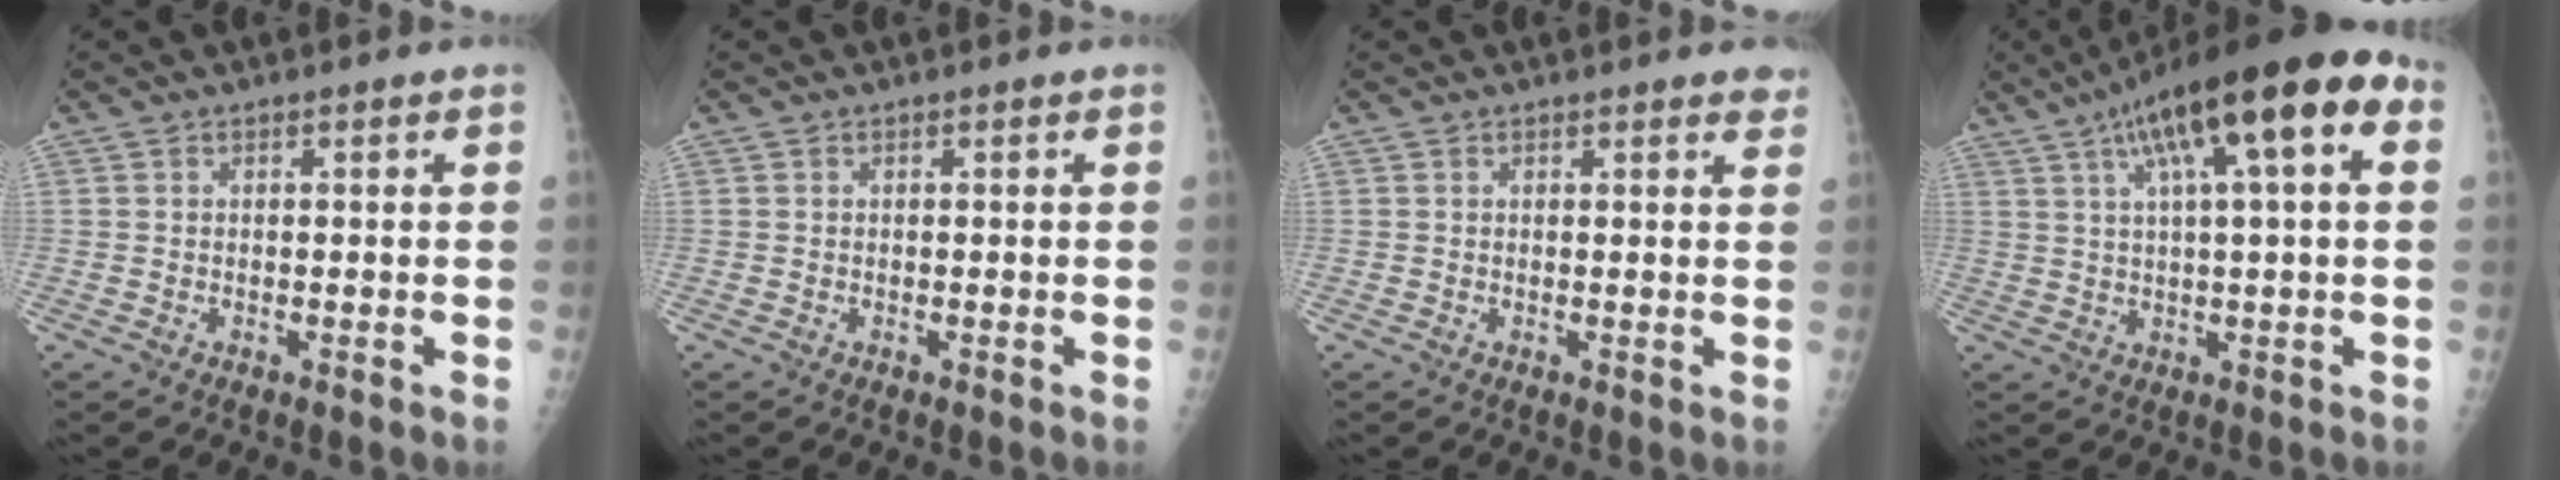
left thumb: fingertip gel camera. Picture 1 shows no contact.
{"total": 0.0}
{"total": 2.0, "force": [1.6, 0.6, 0.9], "torque": [0.001, -0.003, 0.012]}
{"total": 18.5, "force": [7.0, 4.4, 16.5], "torque": [-0.258, 0.031, 0.106]}